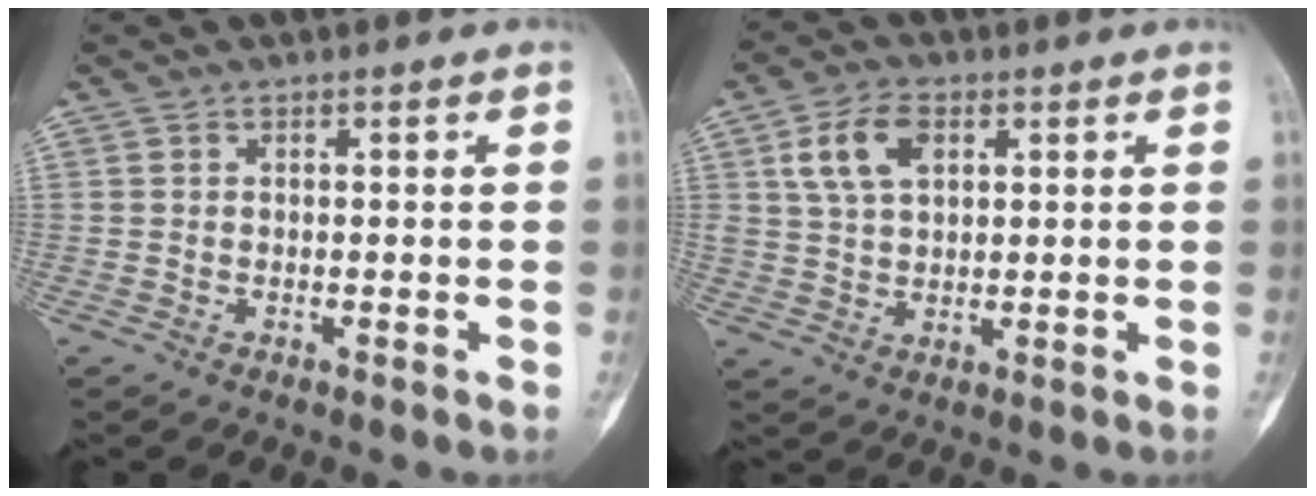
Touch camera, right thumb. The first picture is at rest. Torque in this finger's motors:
{"motor_torque": [-0.41, 0.78, 0.04, 0.03, 0.07]}